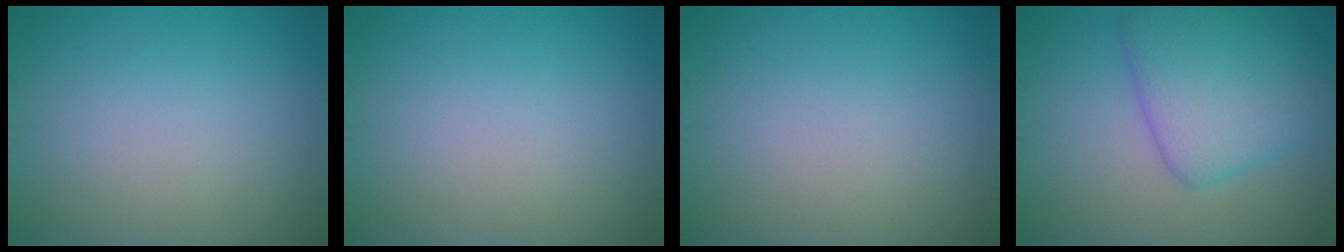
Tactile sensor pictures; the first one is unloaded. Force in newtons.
{"total": 0.0}
{"total": 0.0}
{"total": 6.5, "press": 6.5, "slide": 0.1}